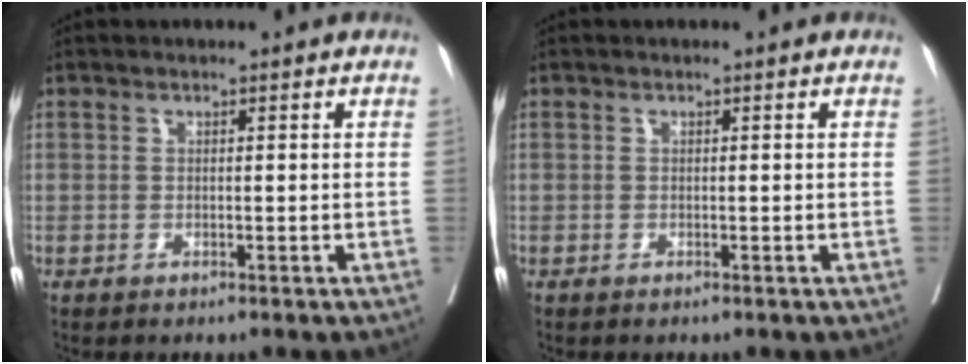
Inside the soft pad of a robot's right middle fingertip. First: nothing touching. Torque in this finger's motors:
{"motor_torque": [0.03, -0.02, -0.08, -0.08]}